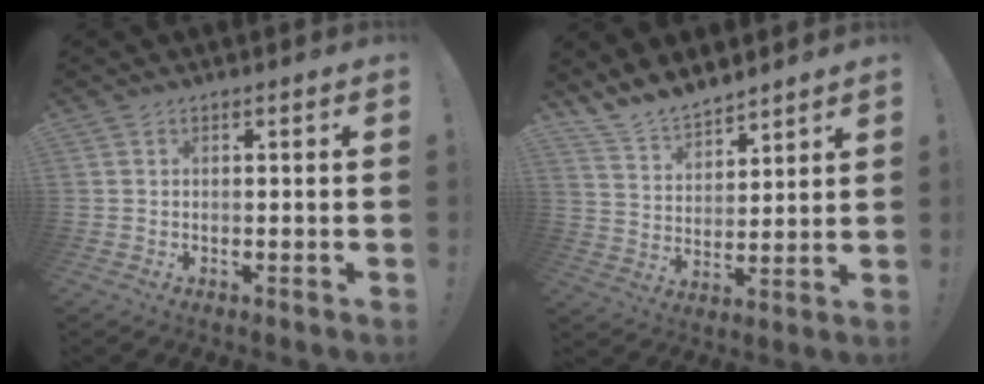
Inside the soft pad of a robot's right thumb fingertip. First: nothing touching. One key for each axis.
{"total": 9.3, "fx": 8.7, "fy": 3.2, "fz": 1.5, "tx": -0.049, "ty": -0.069, "tz": 0.170}